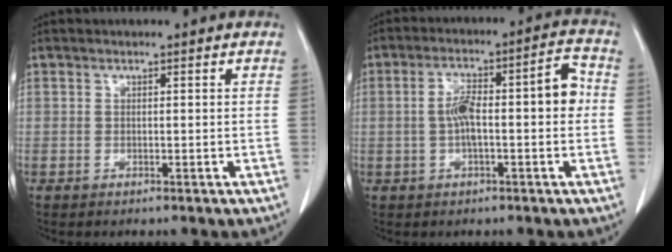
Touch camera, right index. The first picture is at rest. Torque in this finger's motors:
{"motor_torque": [0.31, 0.07, 0.20, 0.06]}